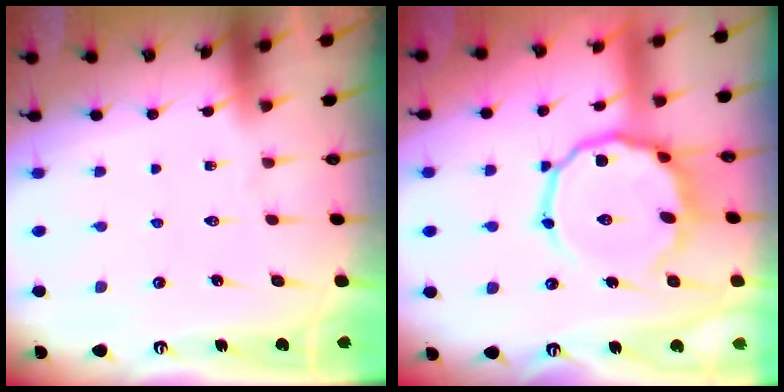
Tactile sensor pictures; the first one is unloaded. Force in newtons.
{"total": 12.9, "press": 12.8, "slide": 1.6}